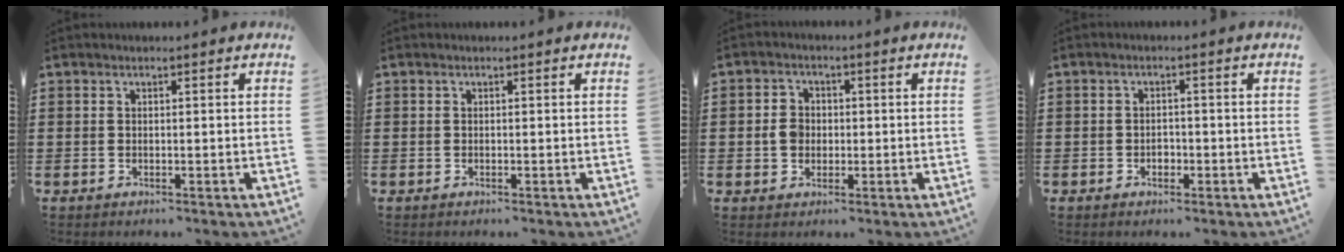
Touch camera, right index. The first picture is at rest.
{"total": 0.0}
{"total": 3.7, "force": [-0.2, 3.1, 1.9], "torque": [-0.046, 0.010, -0.007]}
{"total": 1.4, "force": [-0.6, 1.0, 0.8], "torque": [-0.019, -0.001, -0.012]}